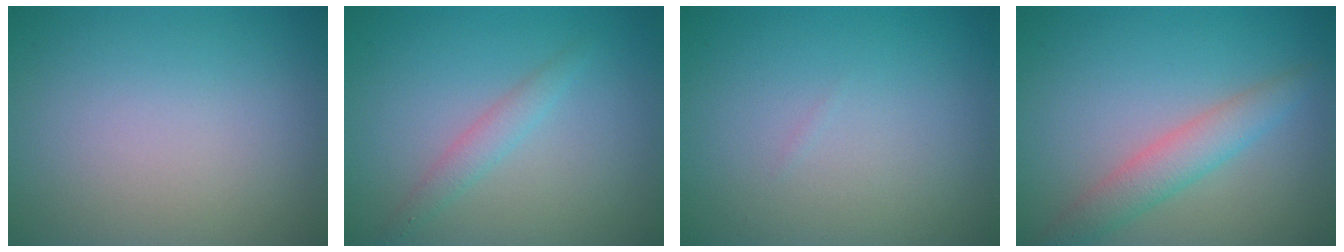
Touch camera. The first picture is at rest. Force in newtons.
{"total": 1.6, "press": 1.6, "slide": 0.1}
{"total": 0.0}
{"total": 2.4, "press": 2.4, "slide": 0.2}